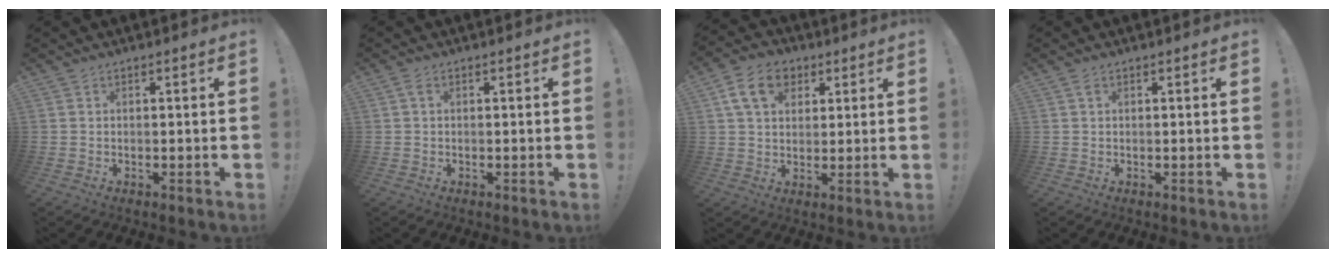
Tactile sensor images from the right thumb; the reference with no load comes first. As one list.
[{"total": 1.1, "force": [0.2, 0.4, 1.0], "torque": [-0.026, 0.005, 0.004]}, {"total": 11.7, "force": [5.0, 8.3, 6.4], "torque": [-0.105, -0.002, 0.097]}, {"total": 1.1, "force": [0.5, 0.5, 0.8], "torque": [-0.012, -0.001, 0.007]}]